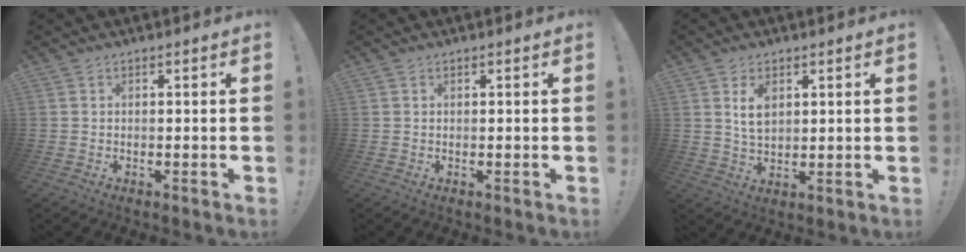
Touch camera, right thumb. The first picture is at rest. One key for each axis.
{"total": 0.0}
{"total": 6.0, "fx": 2.4, "fy": 3.8, "fz": 4.0, "tx": -0.055, "ty": -0.006, "tz": 0.042}